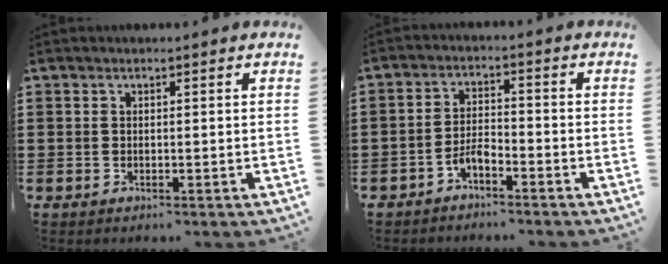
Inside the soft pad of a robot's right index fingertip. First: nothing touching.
{"total": 3.2, "force": [-2.5, 0.8, 1.7], "torque": [-0.047, 0.005, -0.055]}